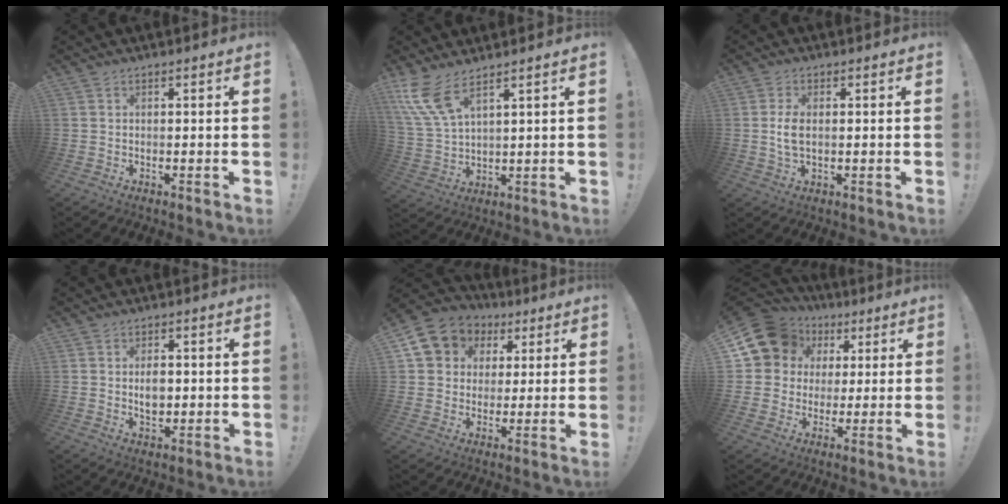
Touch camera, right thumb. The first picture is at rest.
{"total": 9.6, "force": [6.4, 2.8, 6.6], "torque": [-0.150, -0.023, 0.125]}
{"total": 4.6, "force": [-0.1, 2.4, 3.9], "torque": [-0.077, -0.001, -0.004]}
{"total": 4.7, "force": [0.0, 3.5, 3.3], "torque": [-0.042, 0.000, -0.003]}
{"total": 10.6, "force": [4.2, 9.0, 3.9], "torque": [-0.051, -0.024, 0.086]}
{"total": 13.3, "force": [5.3, 11.1, 5.0], "torque": [-0.077, -0.022, 0.113]}